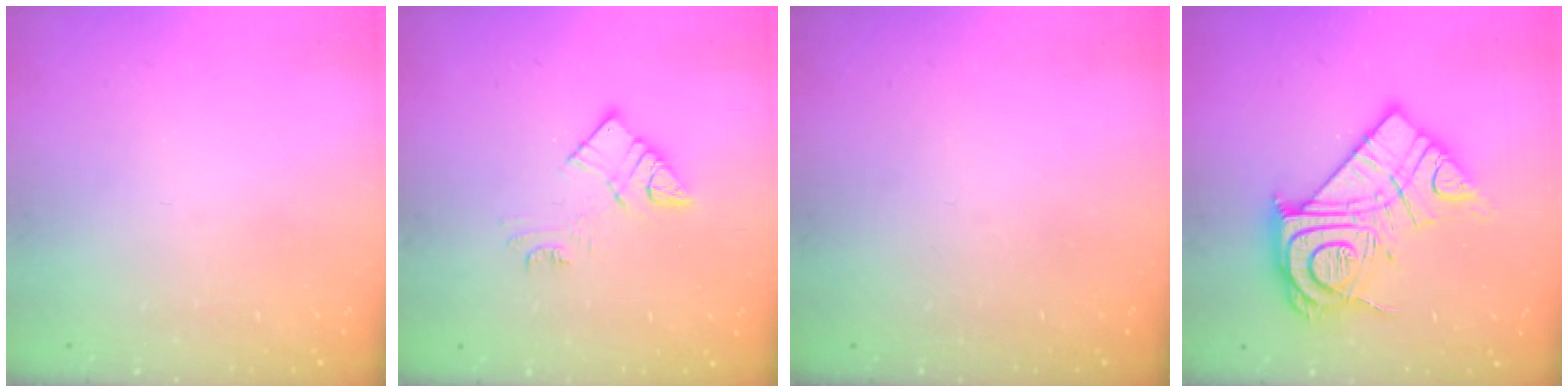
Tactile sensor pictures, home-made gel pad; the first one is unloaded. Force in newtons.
{"total": 9.7, "press": 9.6, "slide": 0.6}
{"total": 0.0}
{"total": 20.7, "press": 20.7, "slide": 1.7}